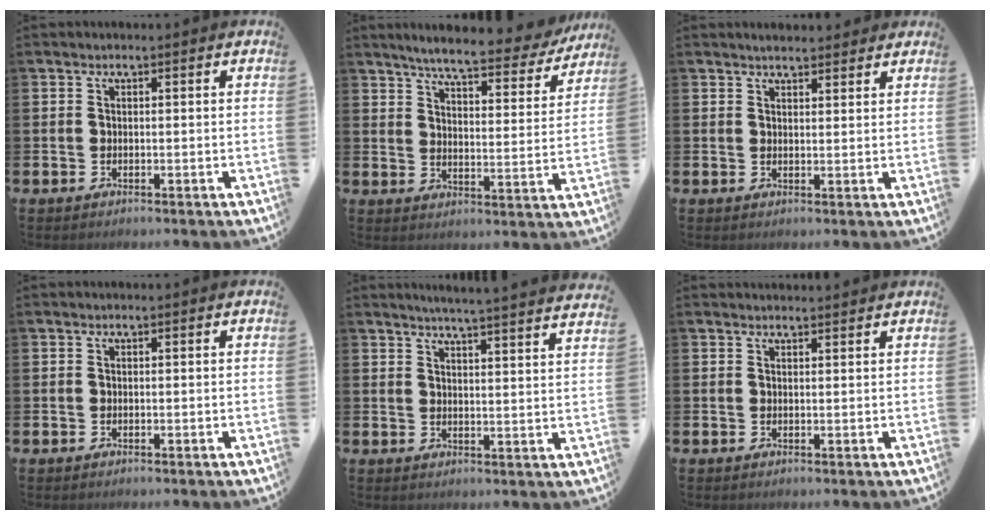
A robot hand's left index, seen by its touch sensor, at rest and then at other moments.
{"total": 6.4, "force": [5.9, 0.6, 2.3], "torque": [-0.058, -0.041, 0.095]}
{"total": 2.5, "force": [2.5, 0.5, 0.2], "torque": [-0.008, -0.004, 0.045]}
{"total": 0.0}
{"total": 4.9, "force": [4.7, -1.1, 0.7], "torque": [-0.024, -0.035, 0.082]}
{"total": 1.3, "force": [1.3, 0.1, 0.0], "torque": [0.008, -0.005, 0.022]}